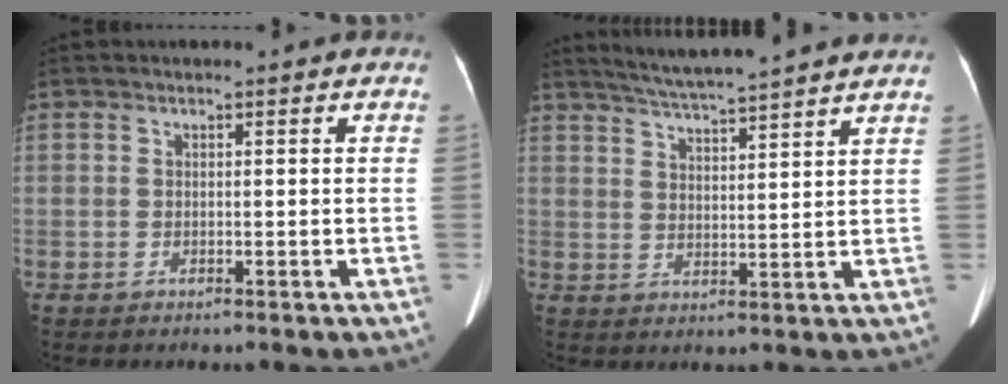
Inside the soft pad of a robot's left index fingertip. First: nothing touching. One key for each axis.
{"total": 11.5, "fx": 10.4, "fy": -0.8, "fz": 4.9, "tx": -0.091, "ty": 0.020, "tz": 0.148}